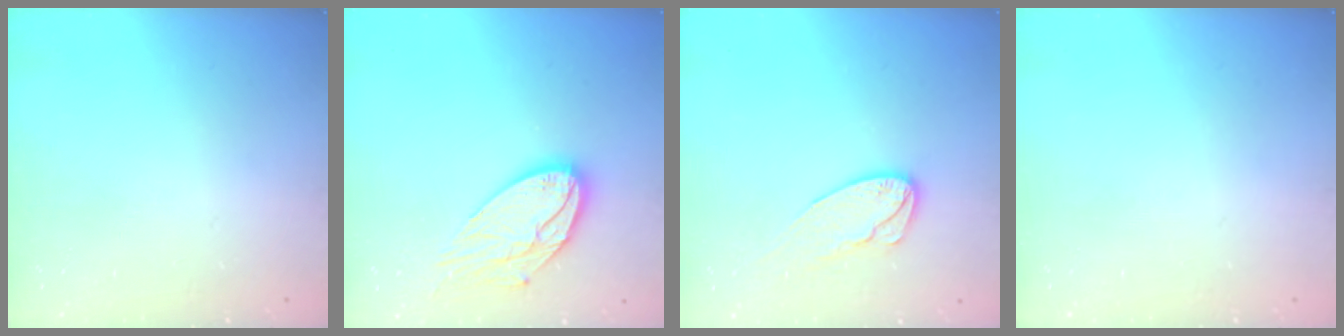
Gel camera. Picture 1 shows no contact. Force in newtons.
{"total": 14.2, "press": 14.1, "slide": 1.2}
{"total": 10.9, "press": 10.9, "slide": 1.0}
{"total": 0.0}